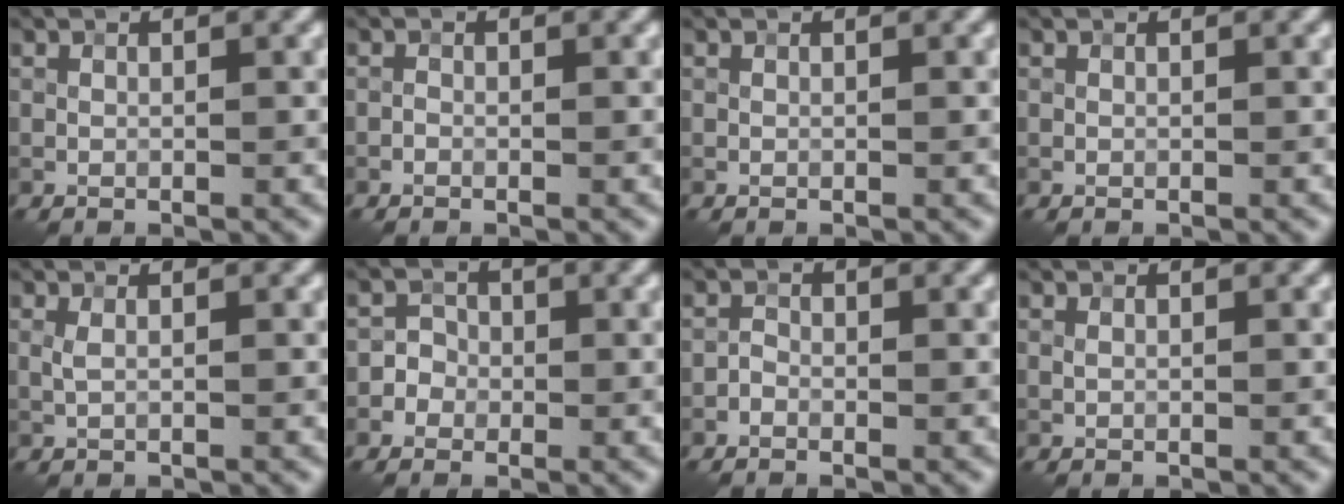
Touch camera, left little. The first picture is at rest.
{"total": 0.6, "force": [-0.3, 0.4, 0.3], "torque": [-0.003, 0.000, -0.008]}
{"total": 0.0}
{"total": 0.0}
{"total": 0.8, "force": [0.1, 0.1, 0.7], "torque": [-0.017, 0.002, 0.002]}
{"total": 1.9, "force": [-0.7, 1.8, 0.5], "torque": [0.007, -0.001, -0.019]}
{"total": 1.0, "force": [-0.6, 0.7, 0.5], "torque": [-0.006, 0.003, -0.015]}
{"total": 0.0}